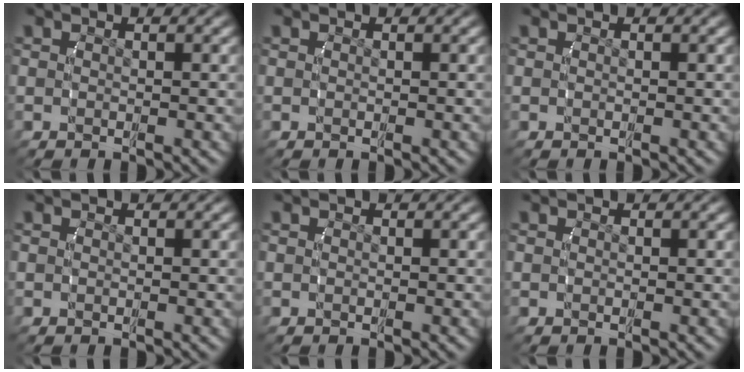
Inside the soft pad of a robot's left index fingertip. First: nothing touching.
{"total": 0.0}
{"total": 0.0}
{"total": 0.0}
{"total": 0.0}
{"total": 0.0}